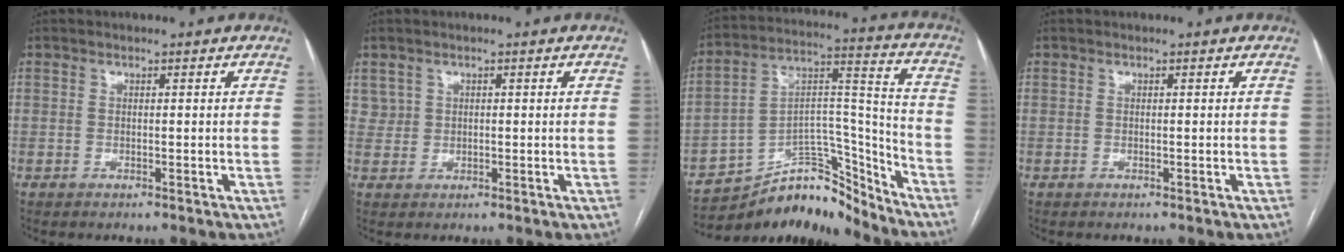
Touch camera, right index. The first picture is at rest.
{"total": 1.9, "force": [0.9, 1.7, 0.0], "torque": [0.011, 0.006, 0.012]}
{"total": 14.6, "force": [-13.6, 4.3, 3.1], "torque": [-0.039, 0.067, -0.226]}
{"total": 0.0}